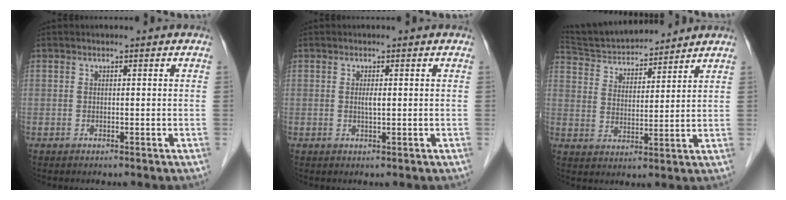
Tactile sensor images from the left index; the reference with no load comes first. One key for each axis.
{"total": 1.1, "fx": 0.1, "fy": 0.0, "fz": 1.1, "tx": -0.025, "ty": -0.003, "tz": 0.002}
{"total": 13.0, "fx": 12.2, "fy": 2.2, "fz": 3.7, "tx": -0.069, "ty": 0.022, "tz": 0.213}